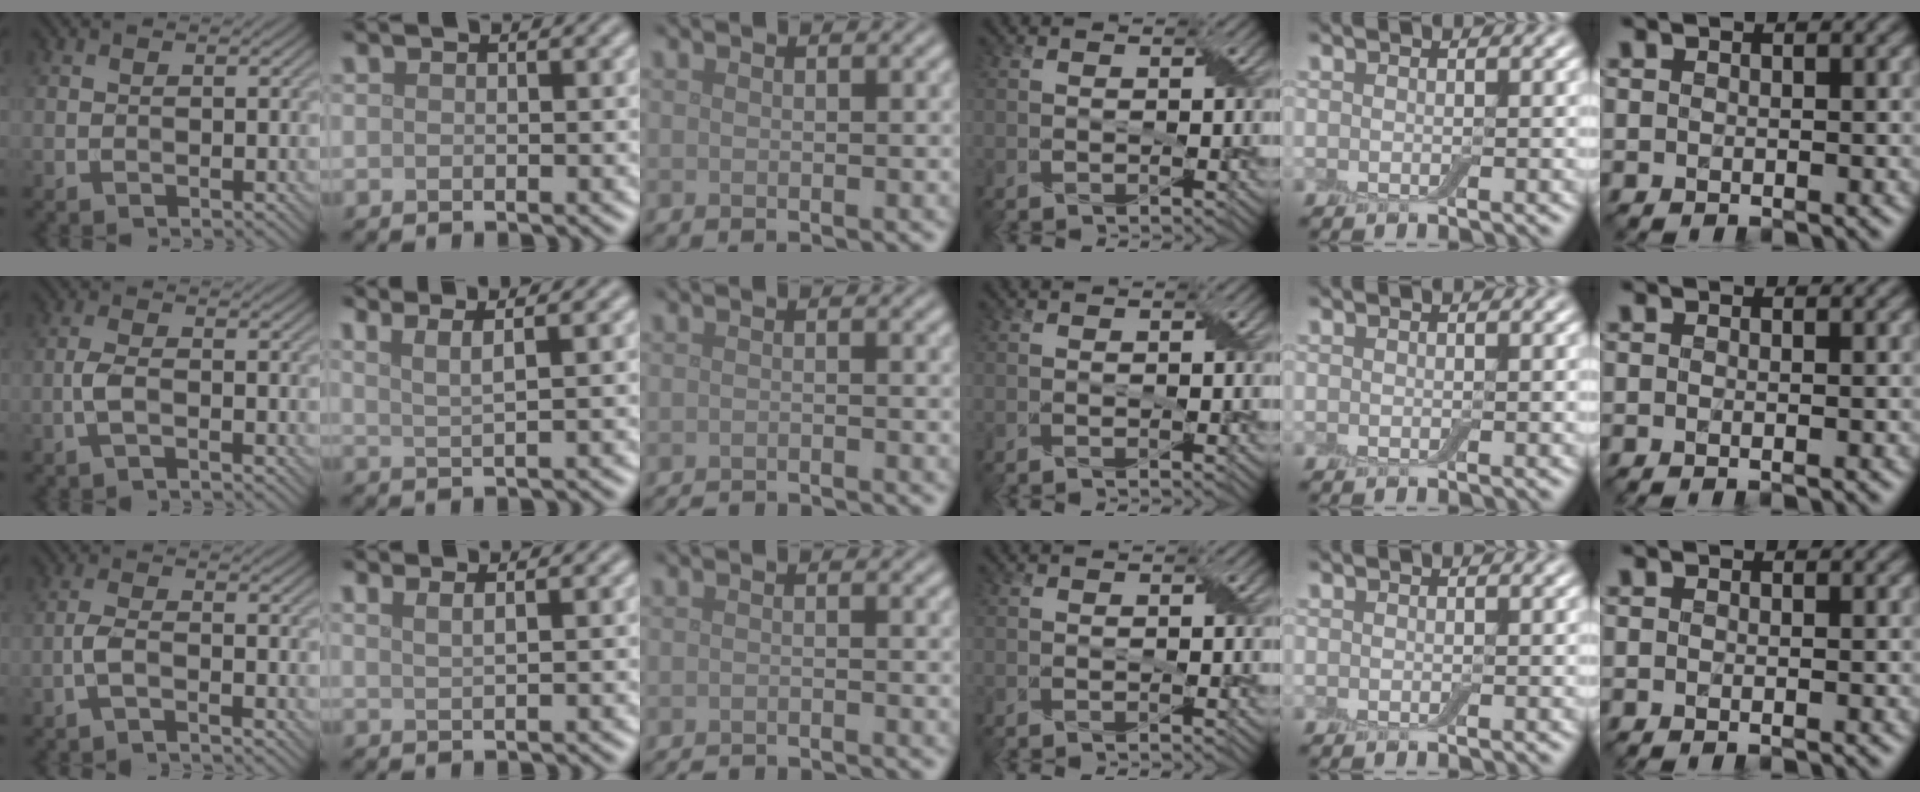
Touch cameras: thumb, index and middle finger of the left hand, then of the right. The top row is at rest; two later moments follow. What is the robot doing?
{"motion": "peel", "object": "bubble wrap"}